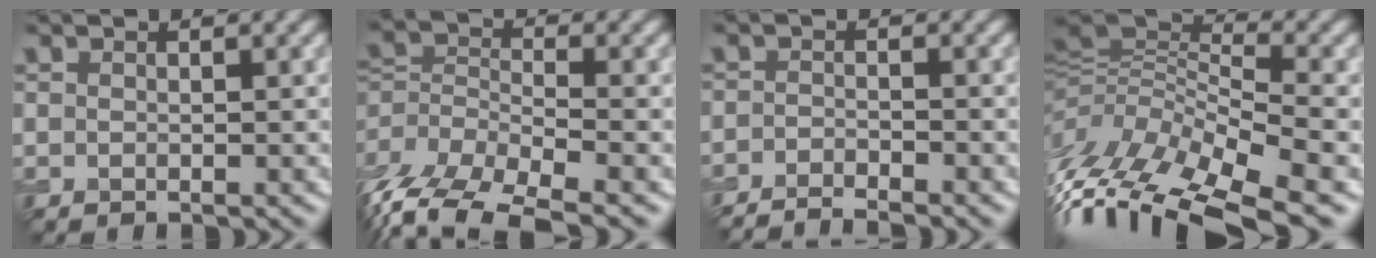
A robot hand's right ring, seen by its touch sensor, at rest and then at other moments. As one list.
[{"total": 9.6, "force": [-6.6, 4.0, 5.6], "torque": [-0.117, -0.003, -0.119]}, {"total": 3.0, "force": [-2.8, 0.3, 1.1], "torque": [-0.019, 0.003, -0.056]}, {"total": 13.9, "force": [-8.5, 5.0, 9.8], "torque": [-0.207, 0.018, -0.149]}]